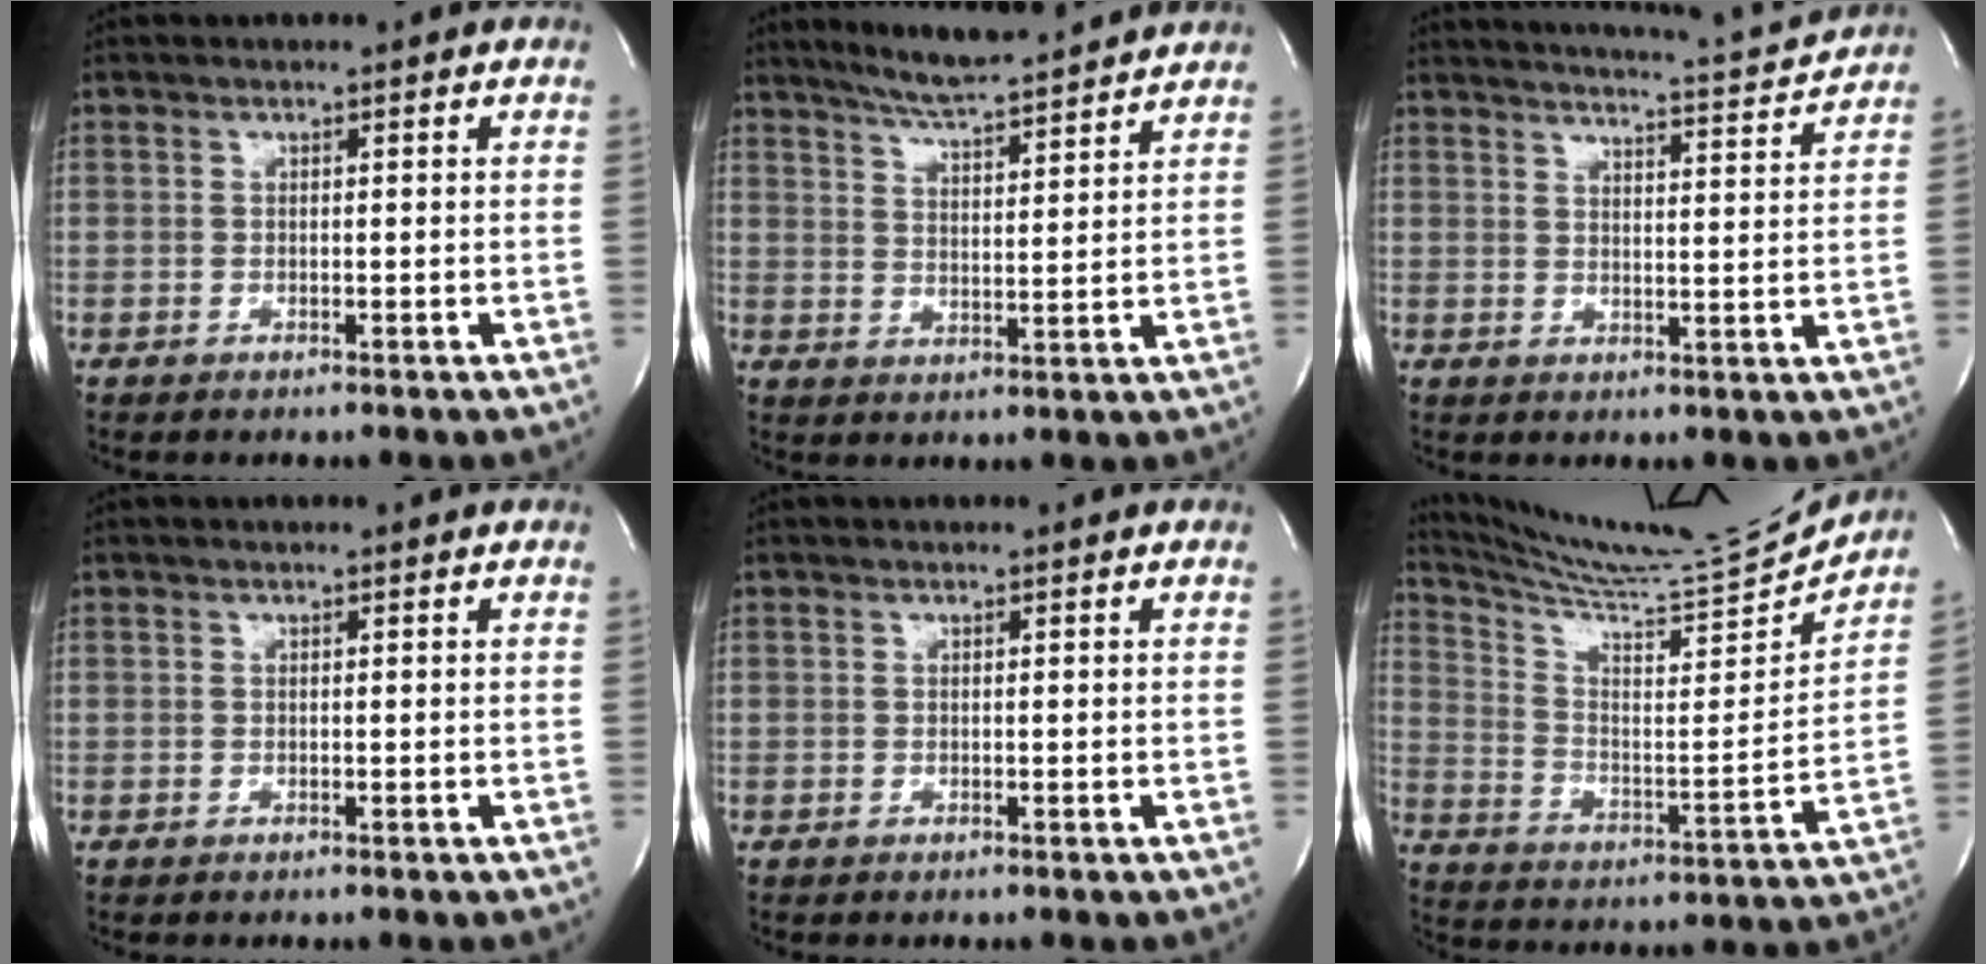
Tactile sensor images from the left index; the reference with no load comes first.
{"total": 11.3, "force": [10.4, 0.3, 4.5], "torque": [-0.081, 0.009, 0.157]}
{"total": 10.2, "force": [10.0, -1.4, 1.7], "torque": [-0.039, -0.034, 0.130]}
{"total": 0.0}
{"total": 0.0}
{"total": 18.6, "force": [17.9, -1.3, 4.9], "torque": [-0.102, -0.077, 0.275]}